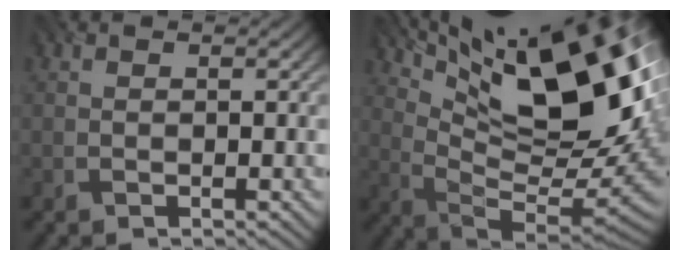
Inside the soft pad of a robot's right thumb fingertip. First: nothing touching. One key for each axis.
{"total": 18.7, "fx": 8.6, "fy": 6.4, "fz": 15.3, "tx": -0.256, "ty": 0.007, "tz": 0.158}